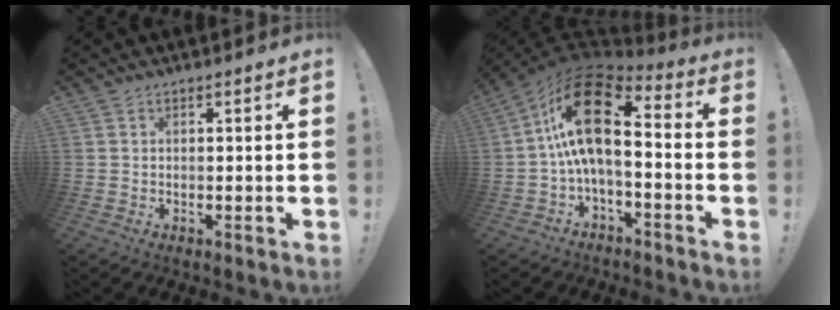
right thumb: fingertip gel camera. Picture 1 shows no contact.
{"total": 17.7, "force": [2.9, 8.3, 15.4], "torque": [-0.289, -0.003, 0.055]}